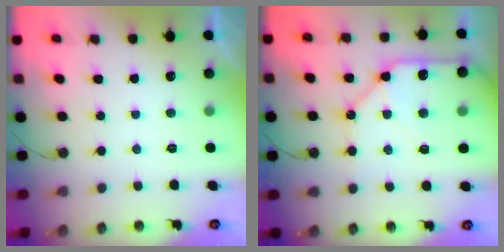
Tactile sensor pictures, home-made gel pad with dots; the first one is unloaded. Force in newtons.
{"total": 14.4, "press": 14.3, "slide": 1.8}